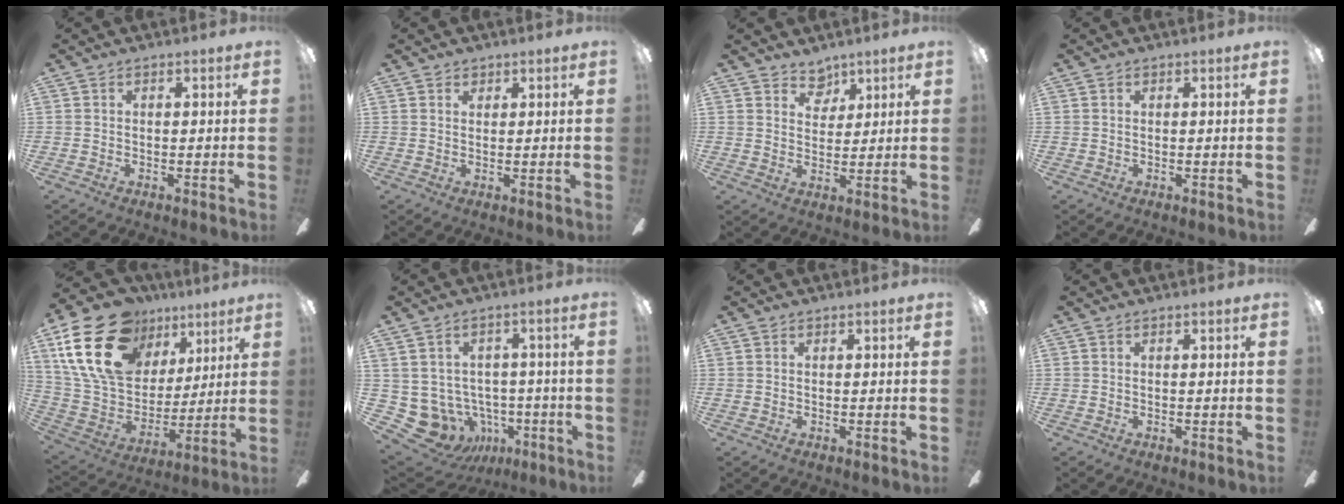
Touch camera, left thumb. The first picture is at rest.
{"total": 1.4, "force": [1.1, 0.8, 0.2], "torque": [0.004, -0.002, 0.019]}
{"total": 5.2, "force": [4.2, 2.9, 0.7], "torque": [-0.006, -0.022, 0.075]}
{"total": 0.0}
{"total": 24.5, "force": [12.8, 16.1, 13.3], "torque": [-0.269, -0.048, 0.238]}
{"total": 9.8, "force": [-2.5, 8.8, 3.6], "torque": [-0.112, -0.001, -0.032]}
{"total": 0.0}
{"total": 0.0}